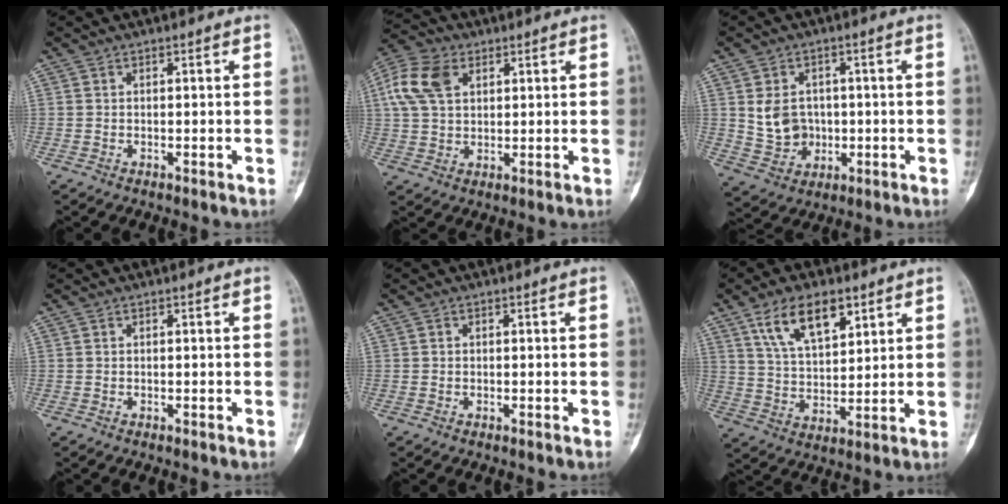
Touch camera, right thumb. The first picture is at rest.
{"total": 10.4, "force": [3.6, 7.0, 6.8], "torque": [-0.134, 0.010, 0.064]}
{"total": 7.5, "force": [0.4, 6.4, 3.9], "torque": [-0.037, -0.001, 0.019]}
{"total": 0.0}
{"total": 0.0}
{"total": 11.9, "force": [6.6, 5.7, 8.1], "torque": [-0.129, -0.025, 0.129]}